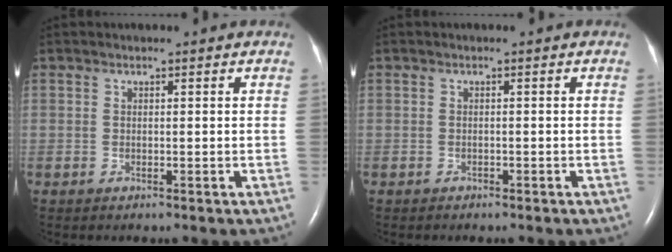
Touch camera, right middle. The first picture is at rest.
{"total": 0.6, "force": [-0.5, 0.2, 0.2], "torque": [-0.012, -0.001, -0.006]}